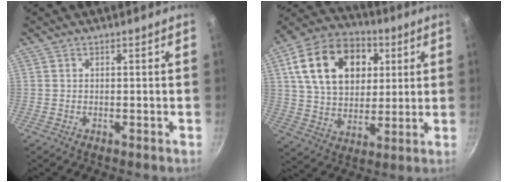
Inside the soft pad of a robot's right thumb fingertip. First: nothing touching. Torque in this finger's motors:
{"motor_torque": [0.84, 3.65, 1.26, 0.03, 0.33]}